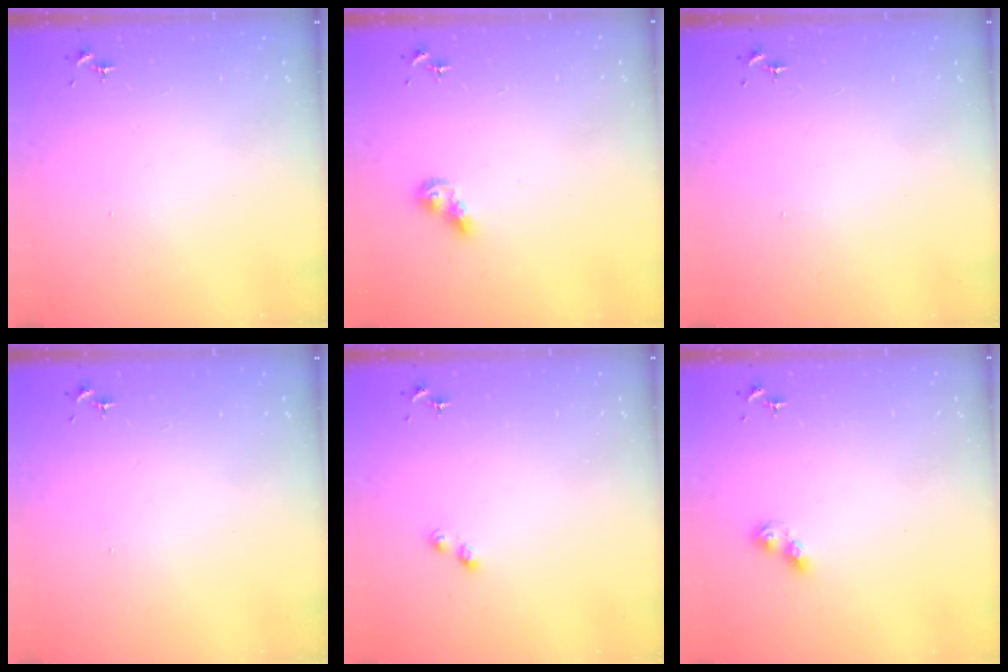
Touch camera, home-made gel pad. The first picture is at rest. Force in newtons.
{"total": 7.0, "press": 7.0, "slide": 0.6}
{"total": 0.0}
{"total": 0.0}
{"total": 3.7, "press": 3.6, "slide": 0.4}
{"total": 6.3, "press": 6.3, "slide": 0.5}